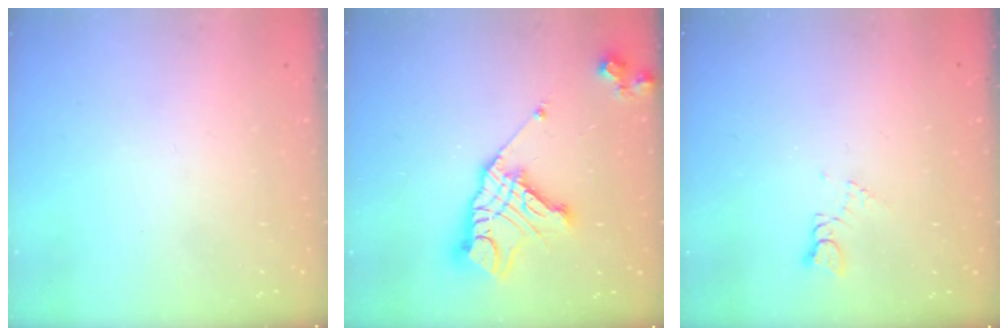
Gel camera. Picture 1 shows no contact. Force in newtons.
{"total": 16.6, "press": 16.5, "slide": 1.6}
{"total": 2.7, "press": 2.7, "slide": 0.3}